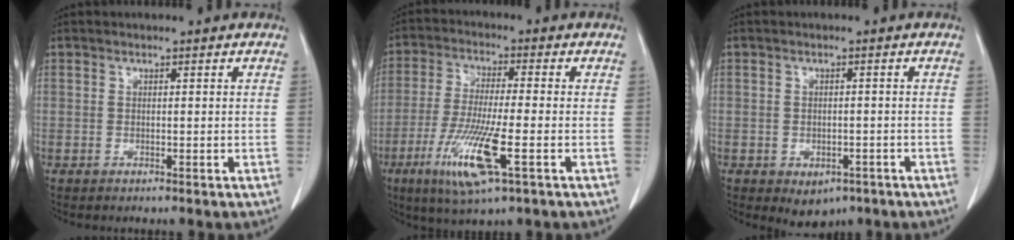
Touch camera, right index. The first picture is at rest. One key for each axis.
{"total": 11.5, "fx": -4.4, "fy": 0.9, "fz": 10.6, "tx": -0.215, "ty": -0.026, "tz": -0.081}
{"total": 3.7, "fx": -2.1, "fy": 2.6, "fz": 1.7, "tx": -0.013, "ty": 0.002, "tz": -0.015}